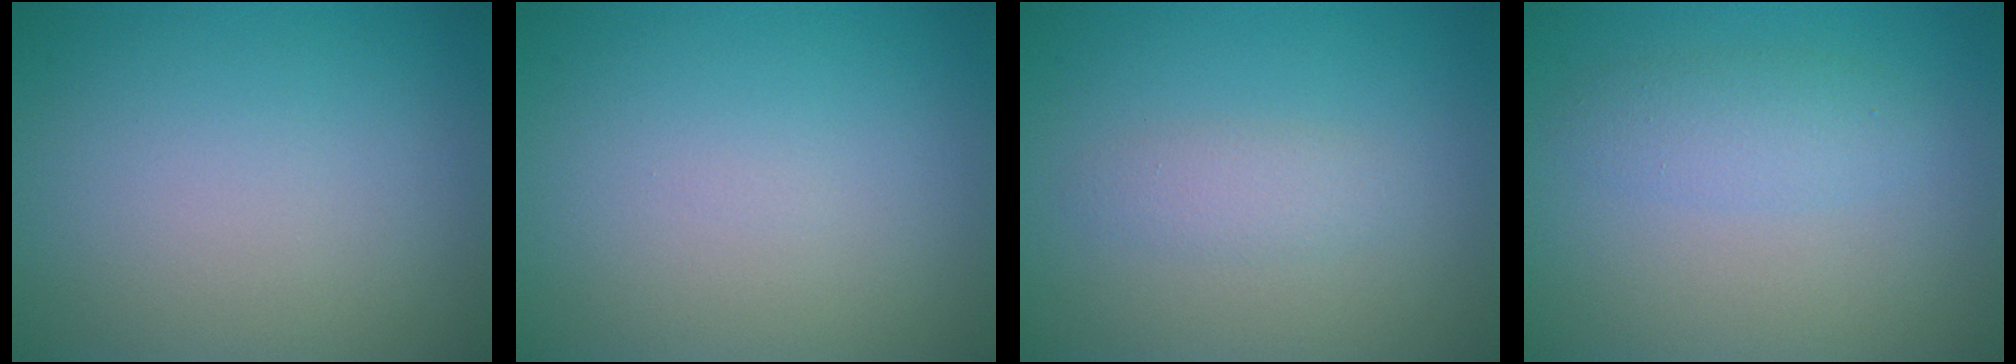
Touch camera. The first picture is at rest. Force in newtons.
{"total": 0.0}
{"total": 1.6, "press": 1.6, "slide": 0.0}
{"total": 2.2, "press": 2.2, "slide": 0.1}